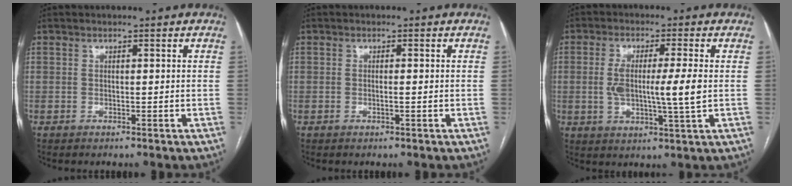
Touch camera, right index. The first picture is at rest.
{"total": 0.8, "force": [-0.2, 0.0, 0.7], "torque": [-0.014, 0.001, -0.003]}
{"total": 8.4, "force": [0.0, 0.6, 8.4], "torque": [-0.154, 0.000, -0.001]}